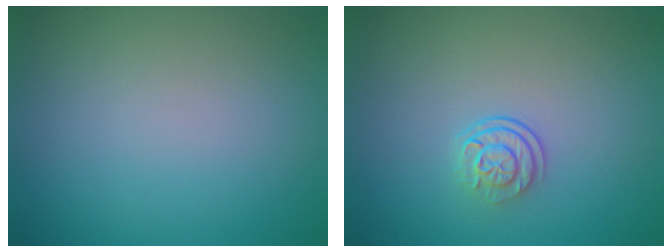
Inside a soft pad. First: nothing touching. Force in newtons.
{"total": 2.4, "press": 1.7, "slide": 1.6}